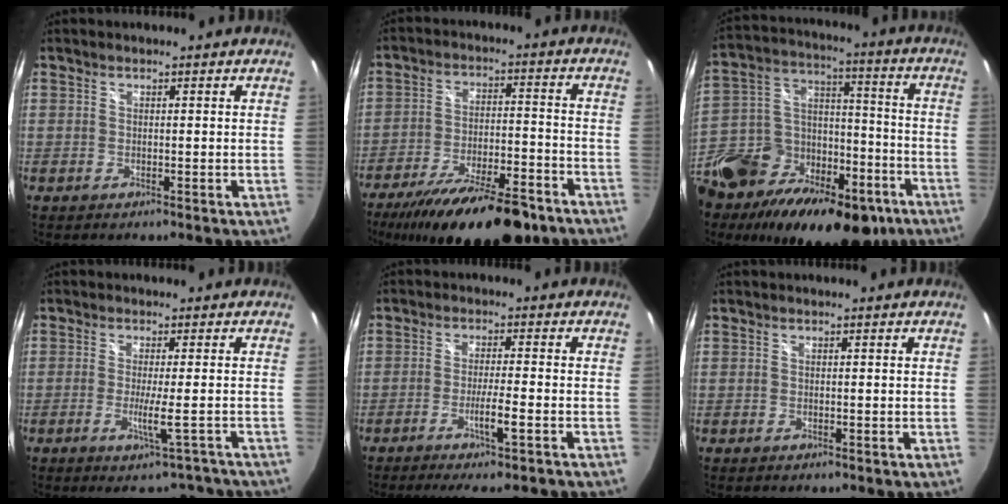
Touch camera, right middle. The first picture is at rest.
{"total": 21.7, "force": [-16.5, 5.9, 12.8], "torque": [-0.225, -0.034, -0.246]}
{"total": 32.4, "force": [-19.8, 17.5, 18.8], "torque": [-0.386, 0.003, -0.294]}
{"total": 7.8, "force": [-6.4, 0.6, 4.4], "torque": [-0.058, -0.010, -0.087]}
{"total": 7.3, "force": [-5.3, -0.8, 5.0], "torque": [-0.098, -0.019, -0.091]}
{"total": 0.6, "force": [-0.6, 0.2, 0.3], "torque": [-0.005, 0.000, -0.010]}